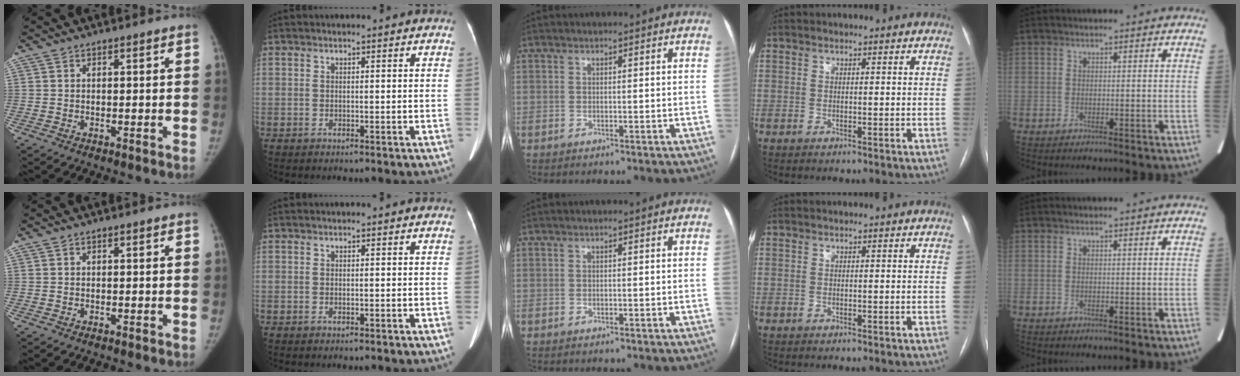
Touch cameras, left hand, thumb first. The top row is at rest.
{}